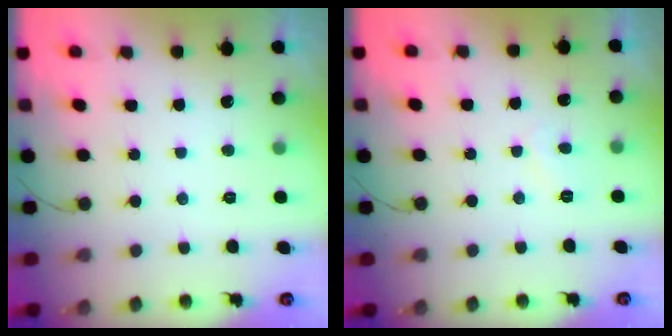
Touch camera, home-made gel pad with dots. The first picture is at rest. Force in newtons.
{"total": 3.0, "press": 2.9, "slide": 0.3}